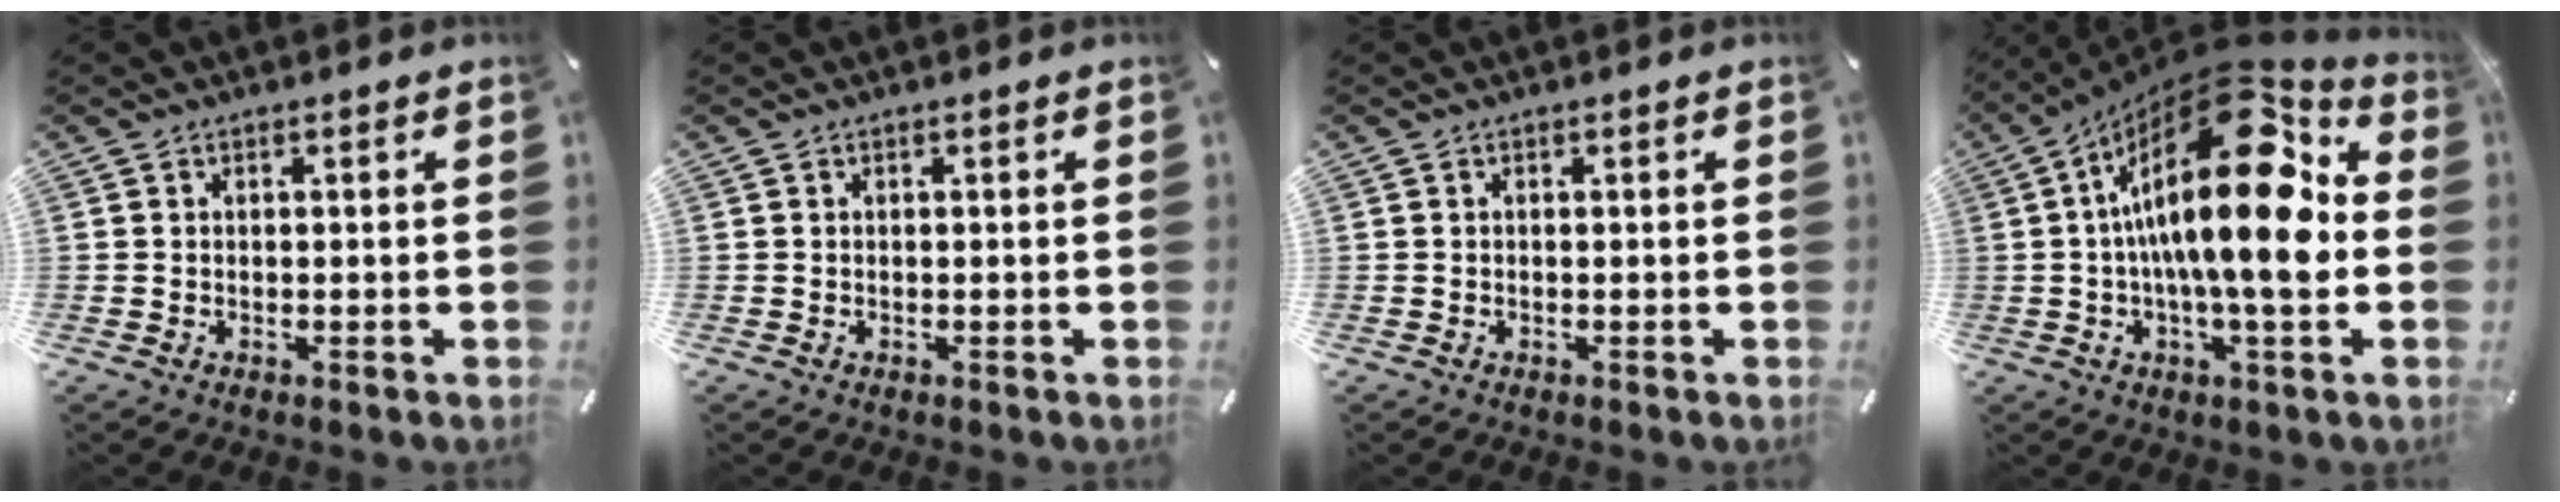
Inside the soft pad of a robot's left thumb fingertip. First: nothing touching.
{"total": 0.0}
{"total": 0.0}
{"total": 26.1, "force": [2.9, 9.7, 24.1], "torque": [-0.411, -0.031, 0.038]}